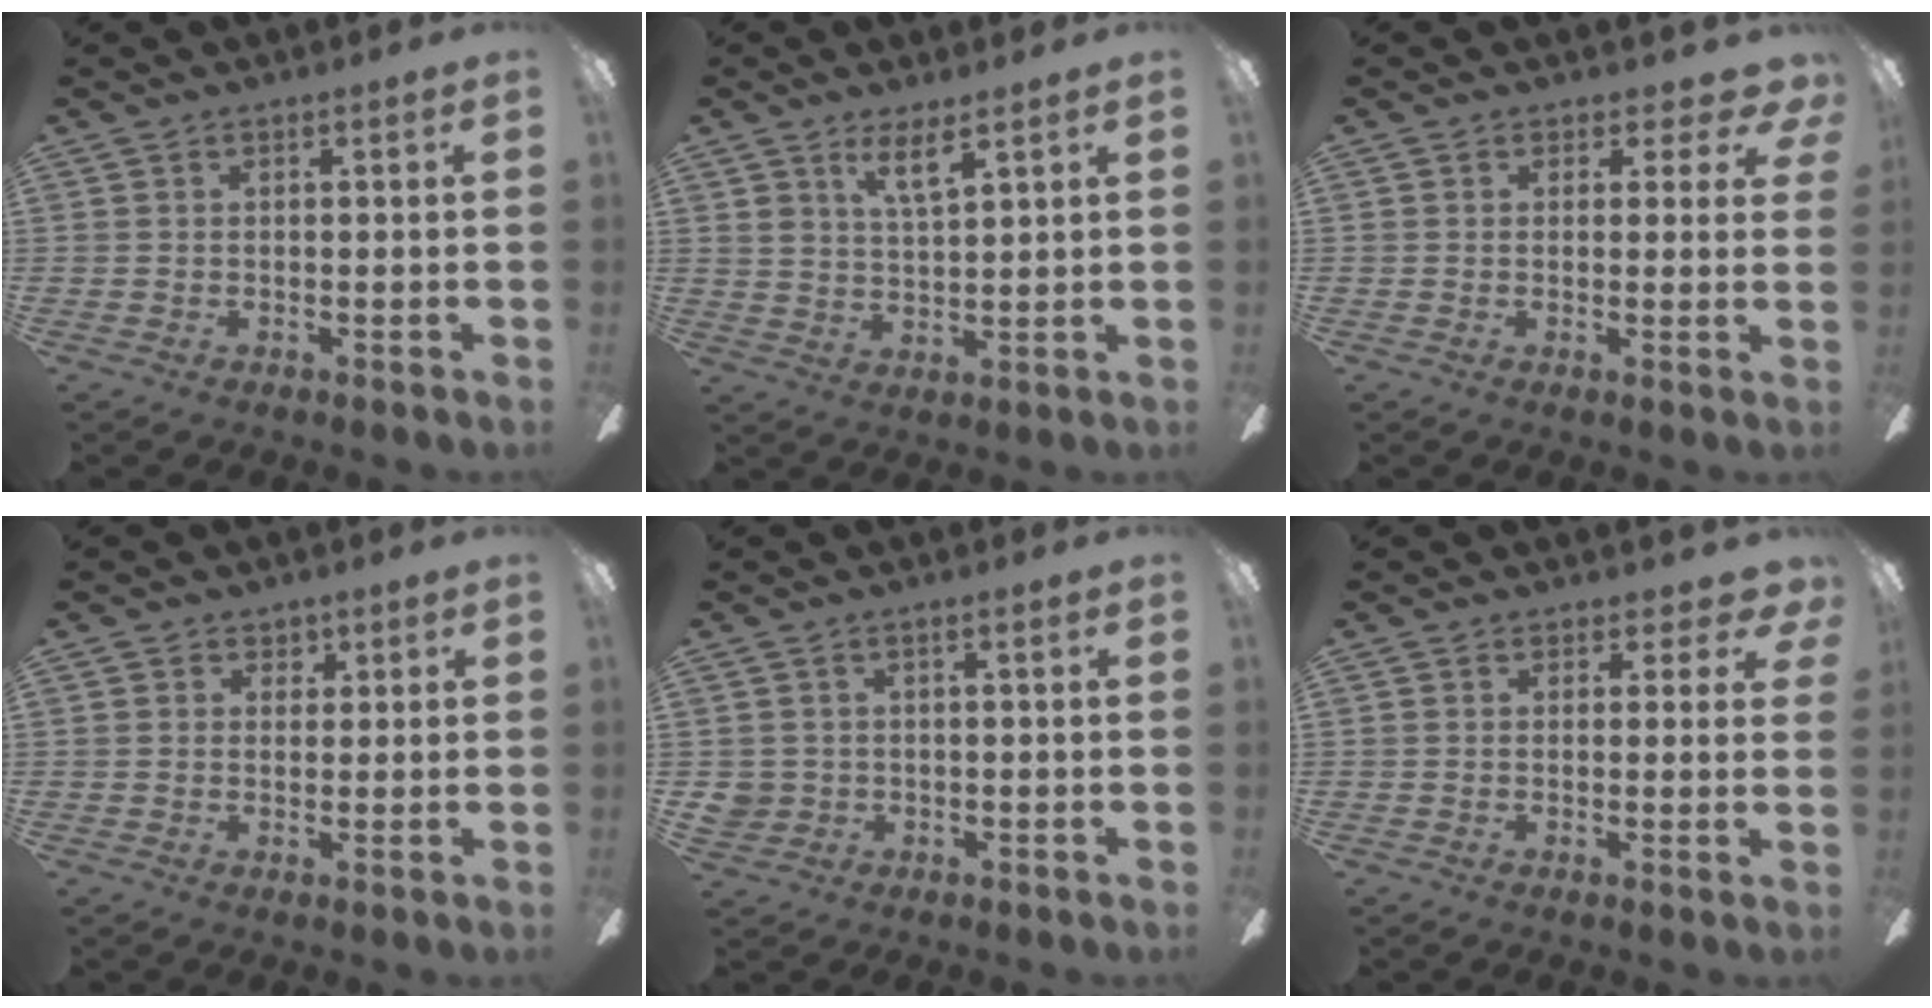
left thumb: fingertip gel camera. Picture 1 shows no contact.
{"total": 6.3, "force": [4.8, 1.6, 3.8], "torque": [-0.068, -0.024, 0.082]}
{"total": 4.1, "force": [2.3, 2.5, 2.2], "torque": [-0.013, -0.013, 0.038]}
{"total": 2.8, "force": [1.3, 2.5, 0.1], "torque": [0.008, 0.001, 0.021]}
{"total": 3.0, "force": [-0.1, 2.9, 0.7], "torque": [-0.017, 0.007, -0.002]}
{"total": 3.3, "force": [1.9, 2.2, 1.5], "torque": [-0.009, -0.009, 0.033]}